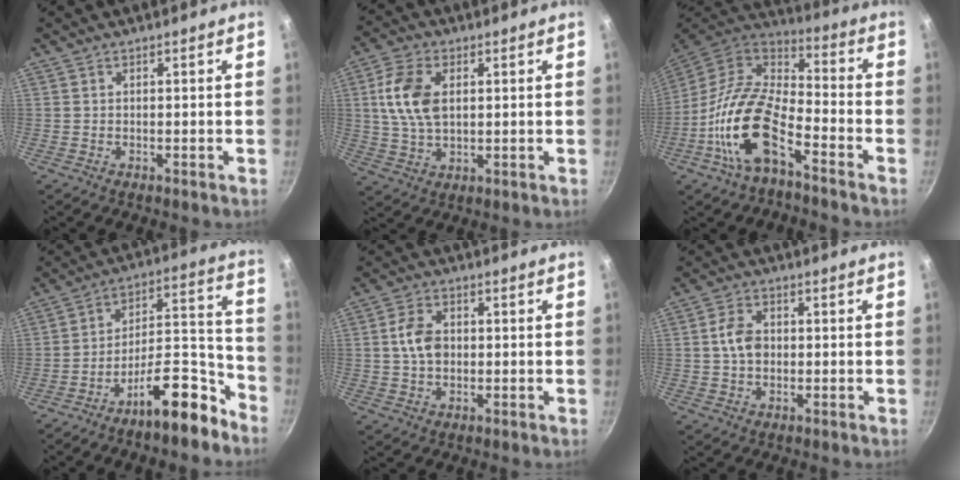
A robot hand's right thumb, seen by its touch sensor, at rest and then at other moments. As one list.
[{"total": 10.2, "force": [2.1, 6.2, 7.9], "torque": [-0.144, 0.001, 0.039]}, {"total": 17.6, "force": [-7.8, 8.2, 13.5], "torque": [-0.252, 0.054, -0.167]}, {"total": 15.5, "force": [-10.4, 5.0, 10.3], "torque": [-0.121, 0.110, -0.167]}, {"total": 6.1, "force": [0.3, 4.3, 4.3], "torque": [-0.069, 0.010, 0.002]}, {"total": 5.4, "force": [0.1, 3.8, 3.7], "torque": [-0.057, 0.011, -0.002]}]